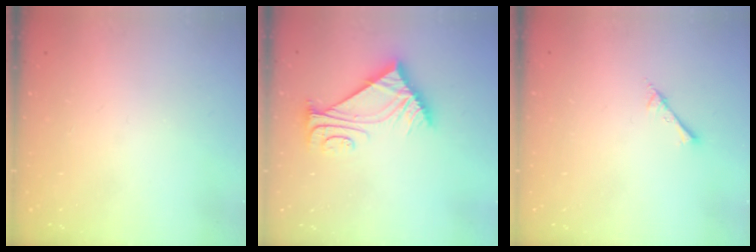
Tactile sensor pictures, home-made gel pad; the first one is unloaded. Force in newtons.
{"total": 9.8, "press": 9.7, "slide": 0.9}
{"total": 3.1, "press": 3.1, "slide": 0.3}